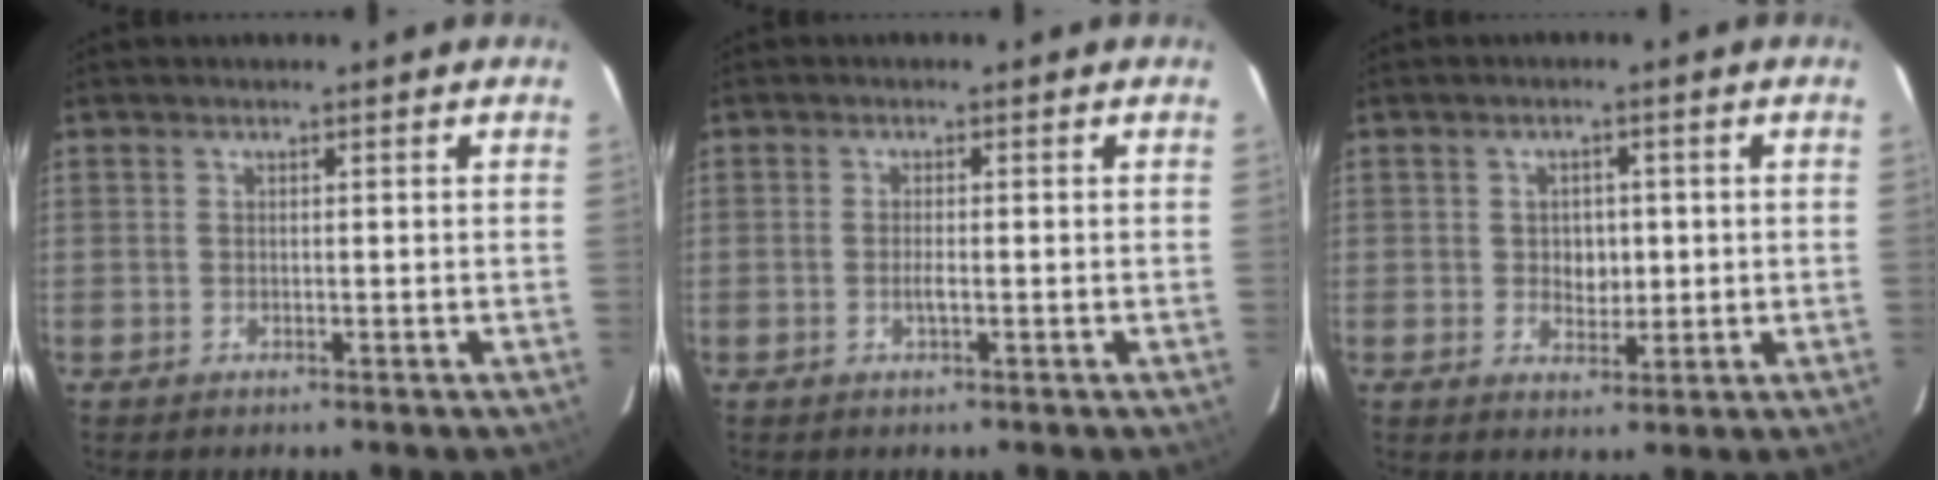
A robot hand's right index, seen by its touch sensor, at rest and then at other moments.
{"total": 1.5, "force": [-0.4, 0.2, 1.4], "torque": [-0.028, 0.001, -0.007]}
{"total": 4.0, "force": [0.0, 3.1, 2.4], "torque": [-0.038, 0.005, 0.003]}